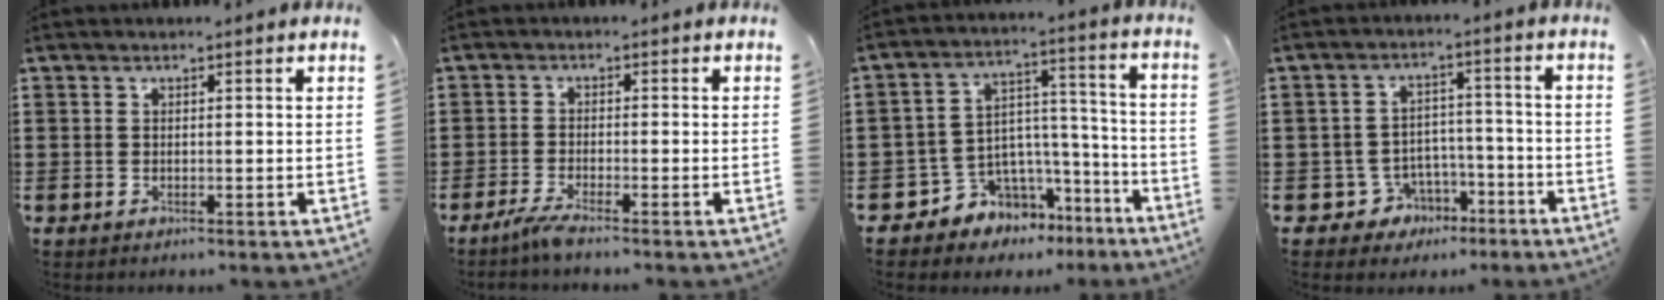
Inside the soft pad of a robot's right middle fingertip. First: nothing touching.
{"total": 2.7, "force": [-1.9, -0.2, 1.9], "torque": [-0.048, -0.009, -0.039]}
{"total": 6.6, "force": [-4.6, 4.6, 0.5], "torque": [-0.028, 0.005, -0.085]}
{"total": 4.8, "force": [-3.3, 3.5, 0.8], "torque": [-0.032, 0.015, -0.067]}